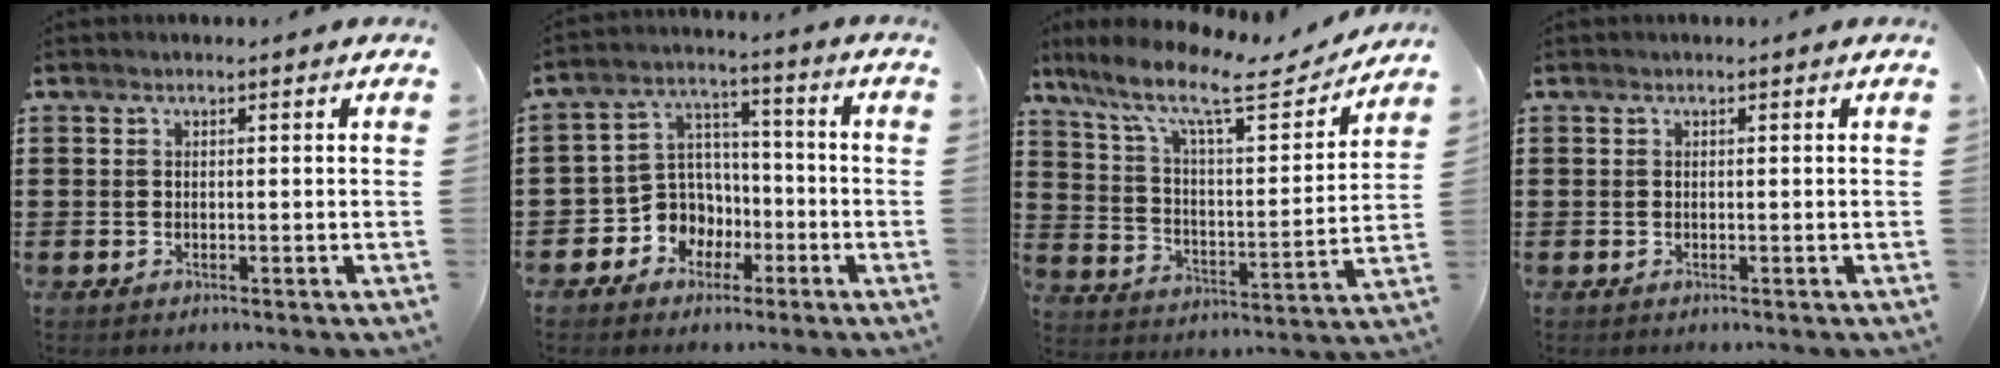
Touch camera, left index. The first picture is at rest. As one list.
[{"total": 7.8, "force": [-2.8, 7.1, 1.7], "torque": [-0.079, 0.004, -0.056]}, {"total": 12.3, "force": [9.3, 2.4, 7.7], "torque": [-0.174, -0.049, 0.153]}, {"total": 0.0}]